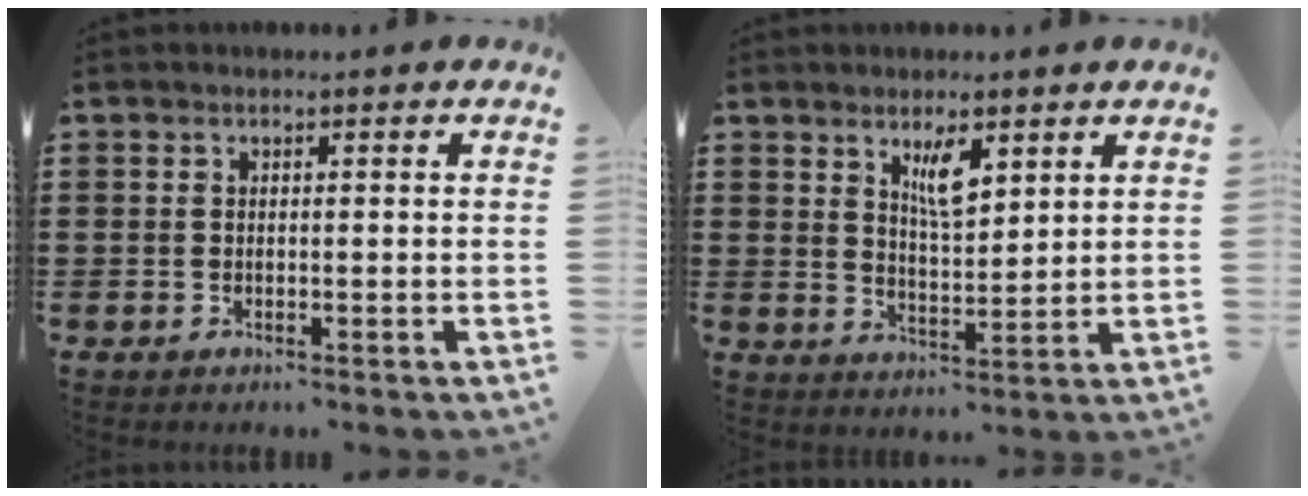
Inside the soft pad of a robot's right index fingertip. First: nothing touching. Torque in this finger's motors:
{"motor_torque": [0.23, 0.19, 0.22, 0.07]}